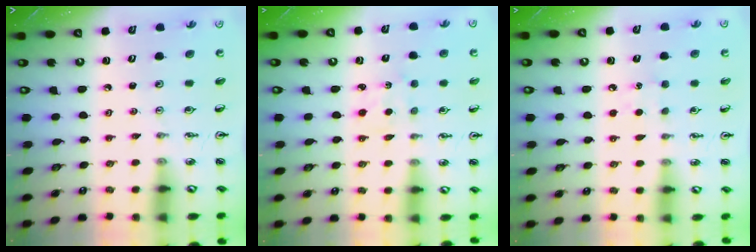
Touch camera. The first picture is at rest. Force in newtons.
{"total": 2.3, "press": 2.2, "slide": 0.3}
{"total": 5.4, "press": 5.3, "slide": 0.7}